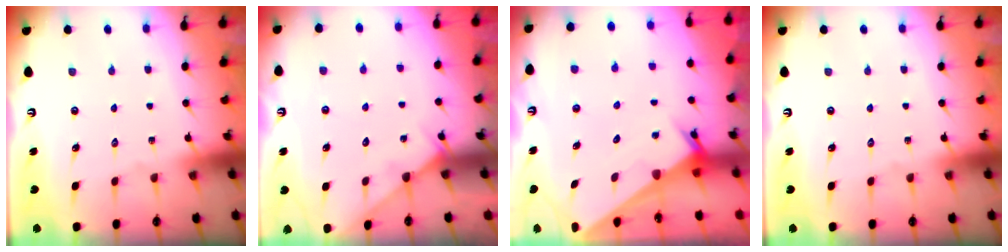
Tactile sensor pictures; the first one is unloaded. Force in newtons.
{"total": 3.9, "press": 3.8, "slide": 0.6}
{"total": 2.5, "press": 2.5, "slide": 0.1}
{"total": 0.0}